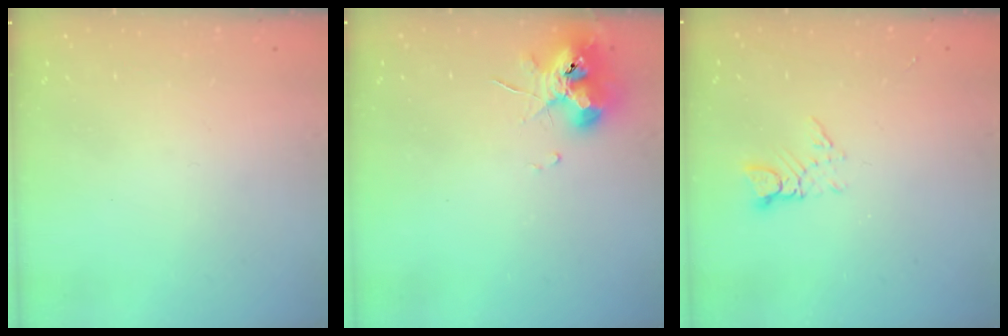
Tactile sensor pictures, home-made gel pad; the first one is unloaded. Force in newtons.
{"total": 9.6, "press": 9.5, "slide": 1.3}
{"total": 3.1, "press": 3.1, "slide": 0.2}